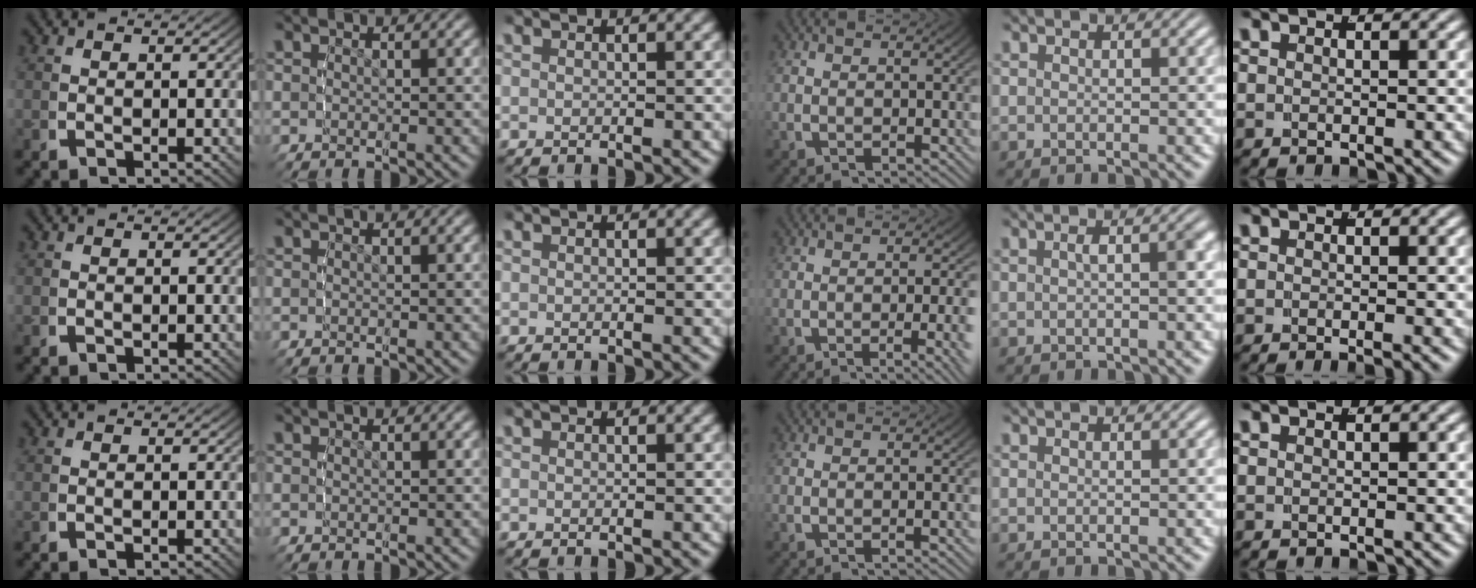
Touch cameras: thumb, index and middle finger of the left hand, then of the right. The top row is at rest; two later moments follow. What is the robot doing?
{"motion": "lift_and_place", "object": "condiment"}